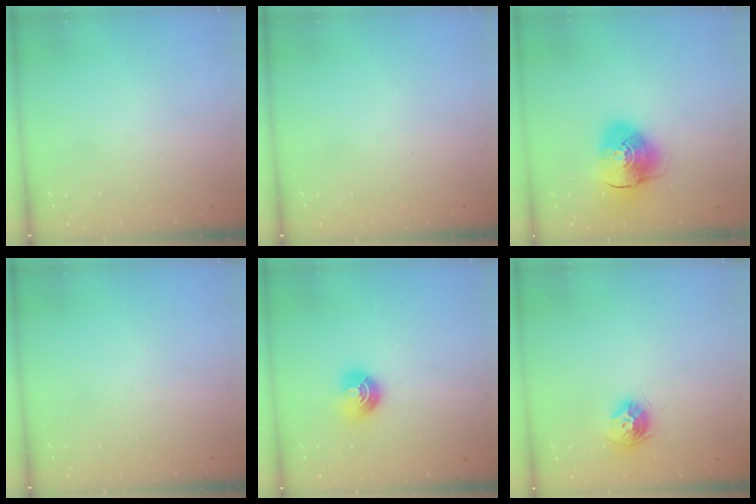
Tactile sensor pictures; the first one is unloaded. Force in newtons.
{"total": 0.0}
{"total": 11.8, "press": 11.7, "slide": 1.9}
{"total": 0.0}
{"total": 8.1, "press": 8.0, "slide": 1.1}
{"total": 9.3, "press": 9.3, "slide": 1.0}